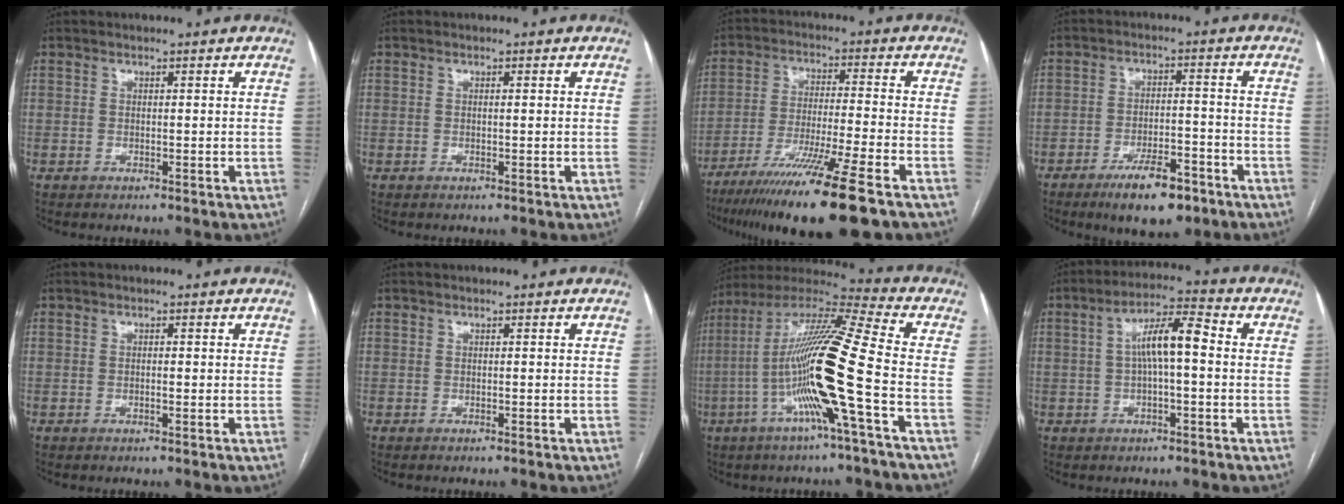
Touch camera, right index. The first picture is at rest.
{"total": 0.5, "force": [0.1, 0.1, 0.5], "torque": [-0.009, 0.000, 0.000]}
{"total": 17.2, "force": [-12.1, -0.7, 12.2], "torque": [-0.197, -0.050, -0.202]}
{"total": 9.0, "force": [-6.0, 2.9, 6.1], "torque": [-0.100, -0.002, -0.095]}
{"total": 0.8, "force": [-0.1, 0.2, 0.7], "torque": [-0.013, 0.000, -0.002]}
{"total": 0.0}
{"total": 18.7, "force": [-4.7, -0.9, 18.1], "torque": [-0.347, -0.001, -0.101]}
{"total": 7.7, "force": [0.4, 1.5, 7.5], "torque": [-0.137, 0.027, 0.005]}